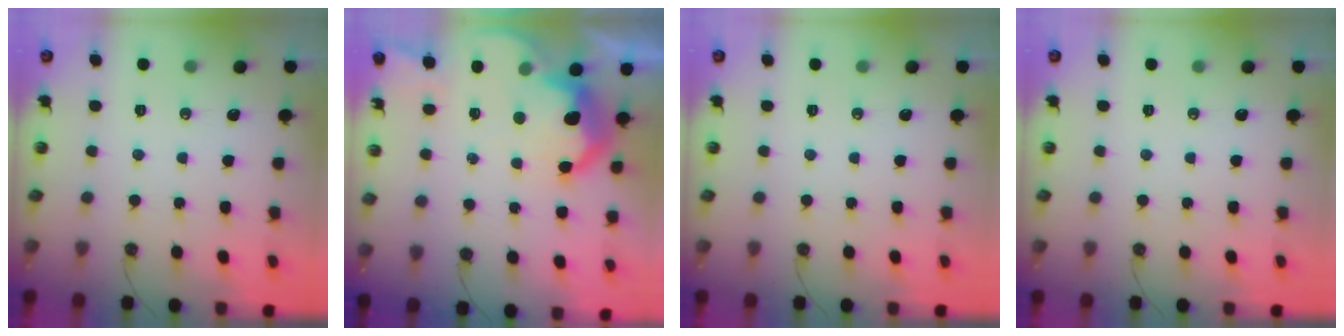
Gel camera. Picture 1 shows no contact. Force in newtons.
{"total": 14.9, "press": 14.8, "slide": 1.0}
{"total": 0.0}
{"total": 0.0}